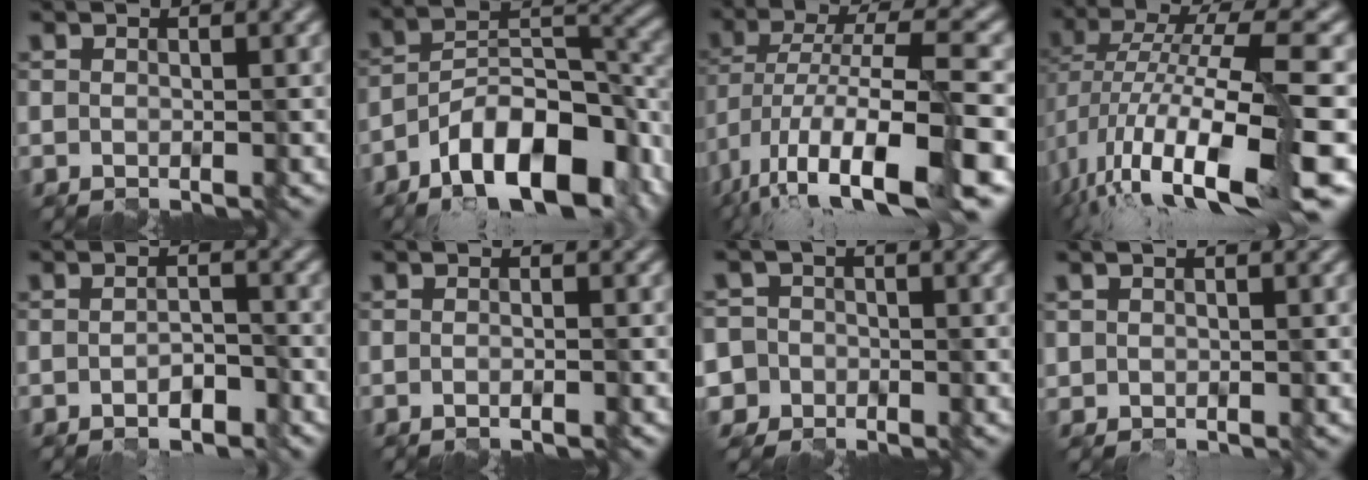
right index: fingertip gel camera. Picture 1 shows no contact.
{"total": 14.9, "force": [-9.0, 6.6, 9.9], "torque": [-0.168, 0.002, -0.147]}
{"total": 13.9, "force": [-5.7, 3.8, 12.1], "torque": [-0.226, 0.004, -0.094]}
{"total": 15.3, "force": [-4.6, 3.9, 14.0], "torque": [-0.261, 0.010, -0.081]}
{"total": 2.6, "force": [-1.4, 1.1, 1.9], "torque": [-0.034, 0.001, -0.024]}
{"total": 1.1, "force": [-0.6, 0.1, 0.9], "torque": [-0.016, 0.003, -0.007]}
{"total": 6.5, "force": [-1.9, 6.1, 1.3], "torque": [-0.037, 0.012, -0.070]}
{"total": 0.8, "force": [0.2, 0.8, -0.1], "torque": [0.009, -0.003, 0.003]}